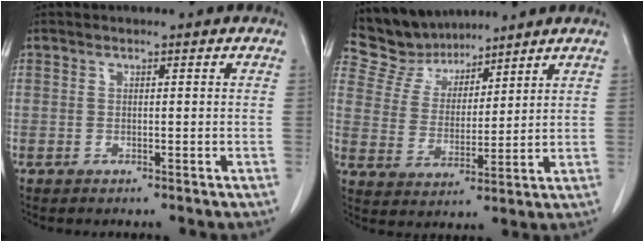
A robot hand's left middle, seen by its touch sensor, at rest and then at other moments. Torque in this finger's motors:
{"motor_torque": [0.06, -0.17, 0.02, -0.05]}